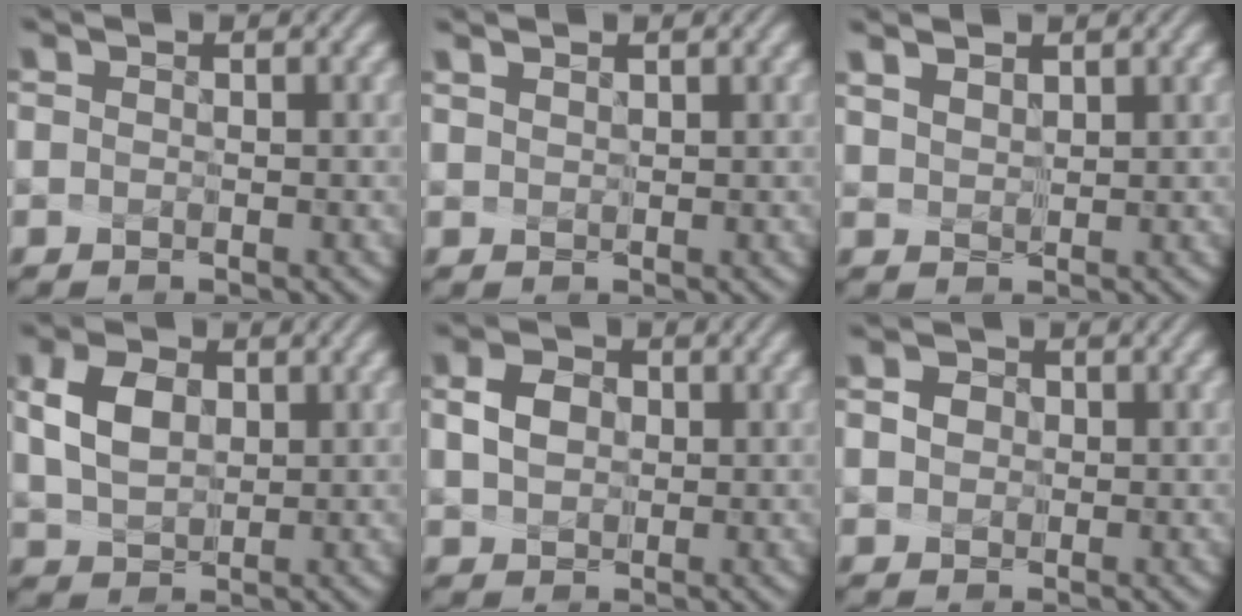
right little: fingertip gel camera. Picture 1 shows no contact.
{"total": 1.4, "force": [1.1, 0.6, 0.7], "torque": [-0.019, 0.018, 0.021]}
{"total": 3.3, "force": [2.5, 1.5, 1.5], "torque": [-0.048, 0.021, 0.051]}
{"total": 3.1, "force": [0.9, 2.1, 2.2], "torque": [-0.051, 0.003, 0.027]}
{"total": 2.0, "force": [0.0, 1.6, 1.1], "torque": [-0.030, 0.003, 0.009]}
{"total": 2.0, "force": [0.6, 1.7, 0.9], "torque": [0.002, 0.025, -0.005]}